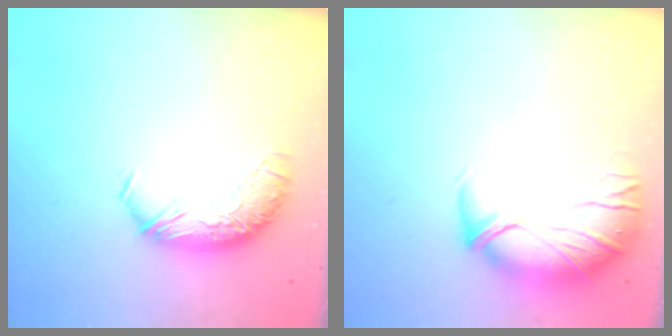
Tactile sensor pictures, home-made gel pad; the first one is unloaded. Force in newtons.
{"total": 3.2, "press": 1.8, "slide": 2.6}